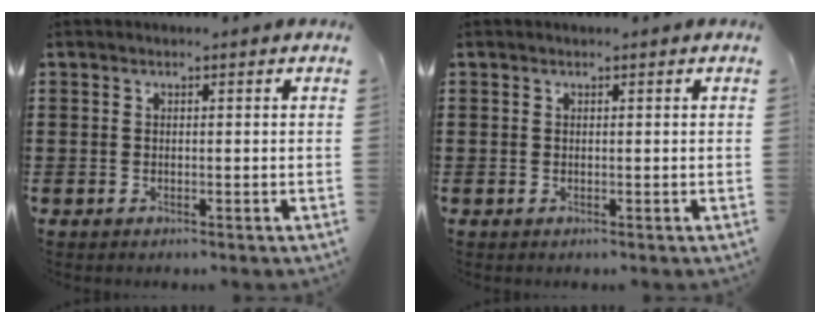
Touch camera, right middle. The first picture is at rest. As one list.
[{"total": 0.0}]